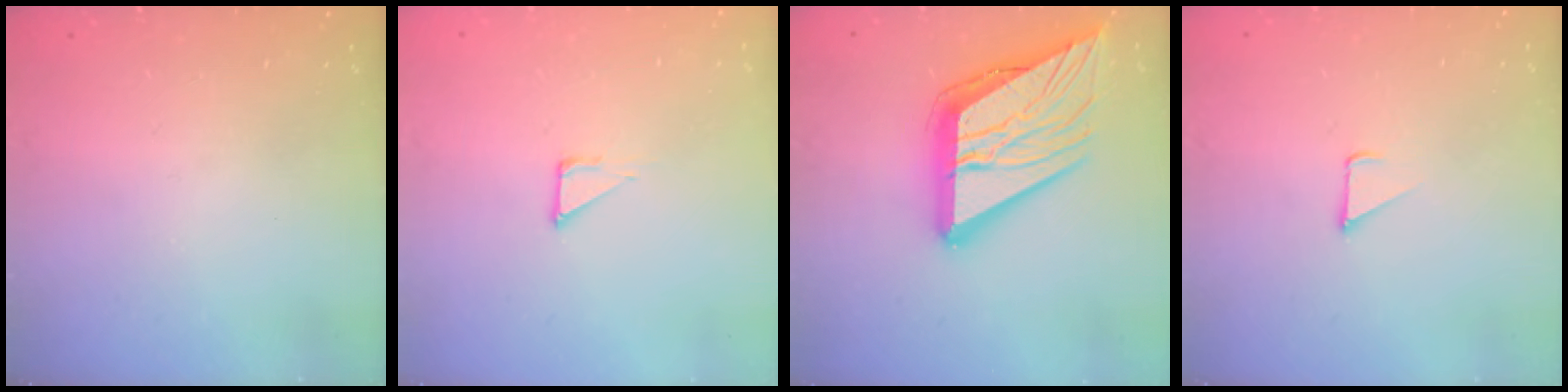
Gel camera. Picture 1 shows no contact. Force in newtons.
{"total": 3.6, "press": 3.6, "slide": 0.2}
{"total": 24.2, "press": 24.1, "slide": 2.8}
{"total": 2.4, "press": 2.4, "slide": 0.2}